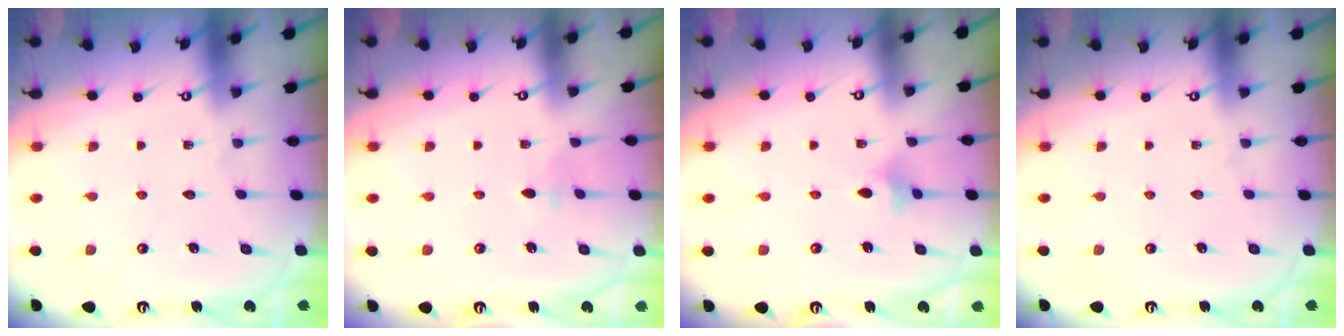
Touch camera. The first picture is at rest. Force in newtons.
{"total": 2.8, "press": 2.7, "slide": 0.6}
{"total": 4.2, "press": 4.1, "slide": 1.0}
{"total": 0.0}